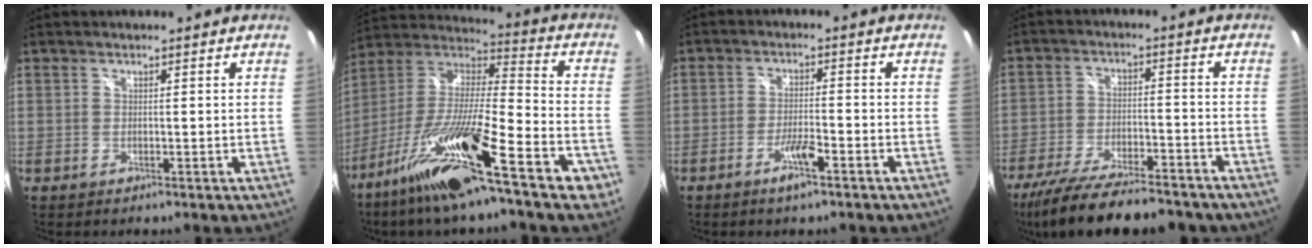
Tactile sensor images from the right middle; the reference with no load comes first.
{"total": 23.9, "force": [-14.8, 3.6, 18.4], "torque": [-0.312, -0.039, -0.258]}
{"total": 4.8, "force": [-3.1, 0.8, 3.6], "torque": [-0.080, -0.003, -0.056]}
{"total": 21.0, "force": [-17.4, 5.3, 10.6], "torque": [-0.205, -0.038, -0.260]}